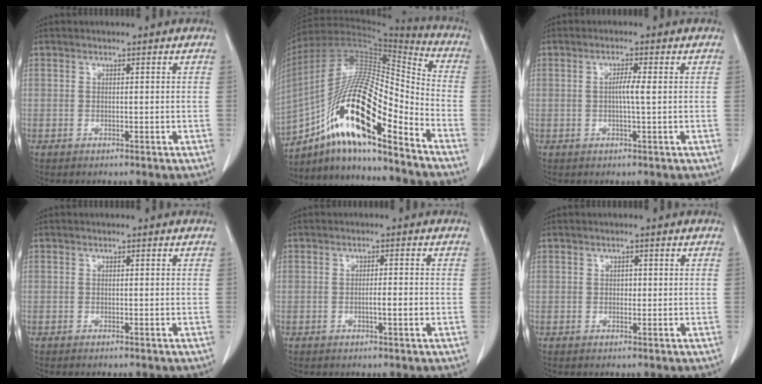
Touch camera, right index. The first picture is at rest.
{"total": 21.2, "force": [-12.2, 3.5, 17.0], "torque": [-0.334, -0.002, -0.218]}
{"total": 2.4, "force": [0.1, -0.3, 2.4], "torque": [-0.046, 0.000, 0.000]}
{"total": 0.6, "force": [-0.5, -0.1, 0.3], "torque": [-0.005, 0.000, -0.008]}
{"total": 2.3, "force": [-0.6, 0.1, 2.2], "torque": [-0.037, 0.002, -0.010]}
{"total": 0.7, "force": [0.1, 0.6, 0.5], "torque": [-0.004, 0.002, 0.000]}